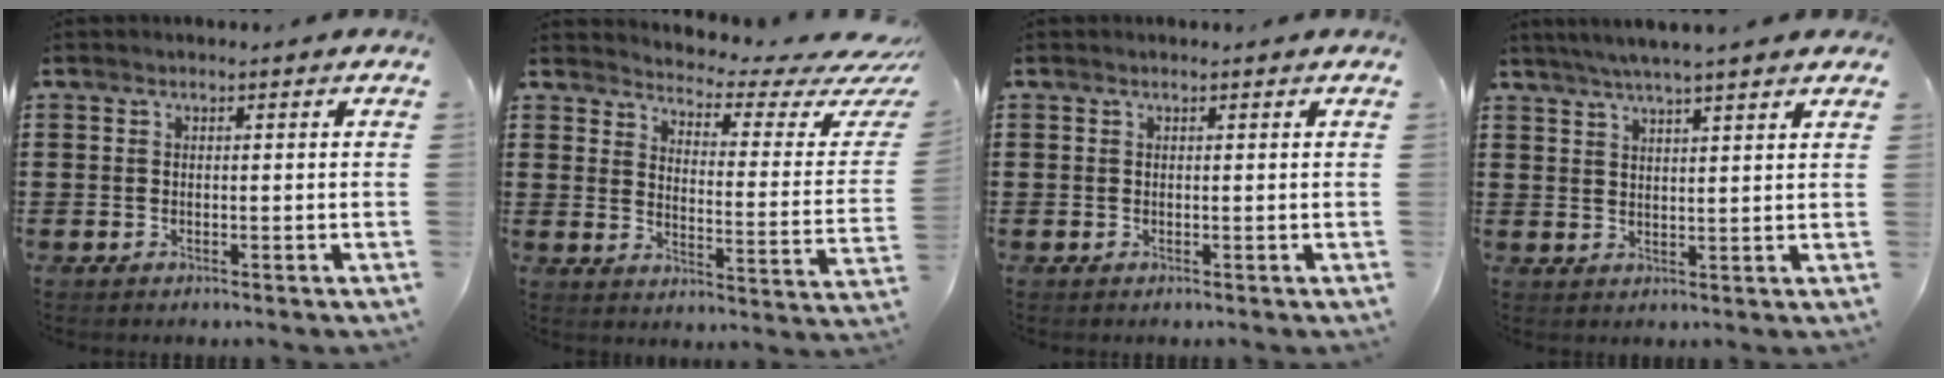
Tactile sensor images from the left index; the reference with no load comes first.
{"total": 3.3, "force": [2.9, 0.6, 1.5], "torque": [-0.034, -0.035, 0.039]}
{"total": 0.0}
{"total": 4.1, "force": [3.5, -0.3, 2.0], "torque": [-0.050, -0.010, 0.062]}